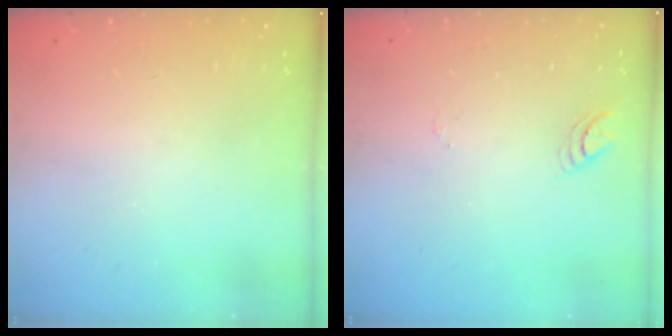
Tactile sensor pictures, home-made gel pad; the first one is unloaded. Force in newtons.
{"total": 4.5, "press": 4.5, "slide": 0.5}